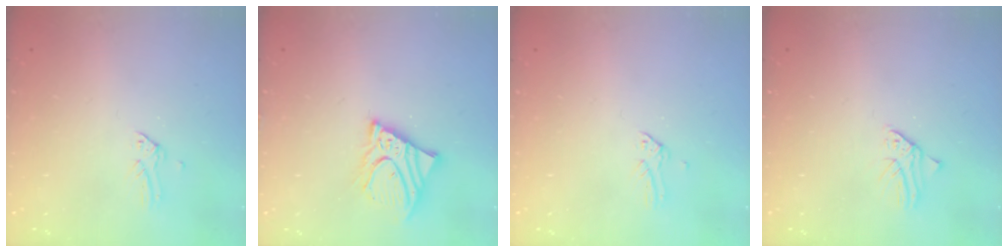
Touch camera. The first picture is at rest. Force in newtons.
{"total": 11.0, "press": 10.8, "slide": 1.7}
{"total": 0.0}
{"total": 1.1, "press": 1.1, "slide": 0.0}